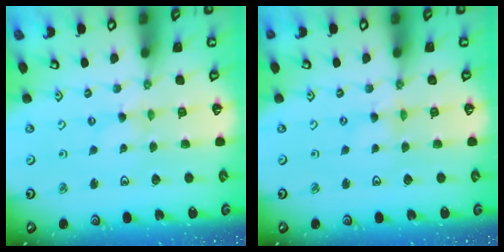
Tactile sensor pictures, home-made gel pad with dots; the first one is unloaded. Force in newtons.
{"total": 0.0}